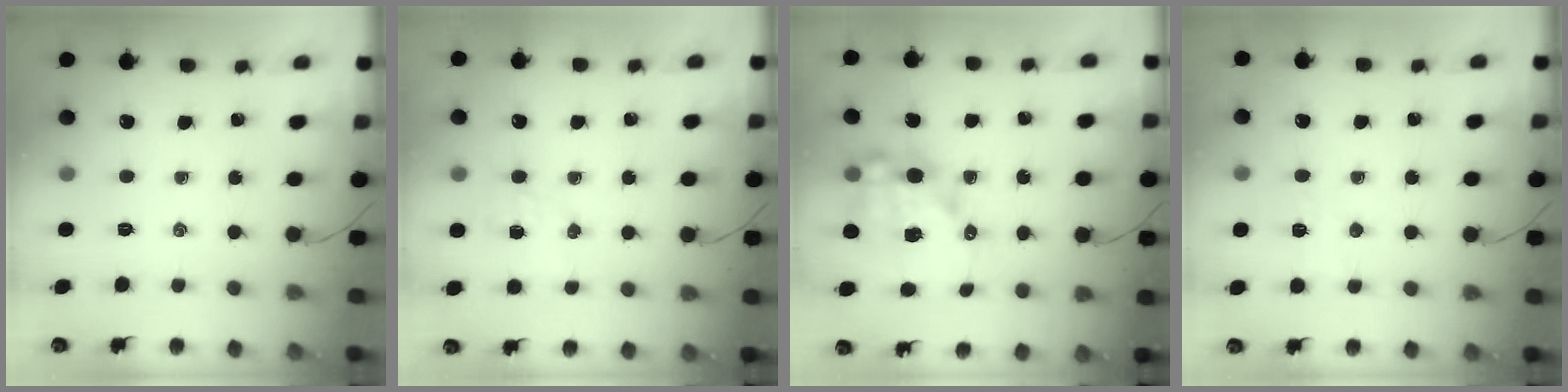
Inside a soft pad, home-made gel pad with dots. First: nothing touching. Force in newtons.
{"total": 4.0, "press": 3.8, "slide": 1.1}
{"total": 12.3, "press": 12.0, "slide": 3.0}
{"total": 4.4, "press": 4.2, "slide": 1.3}